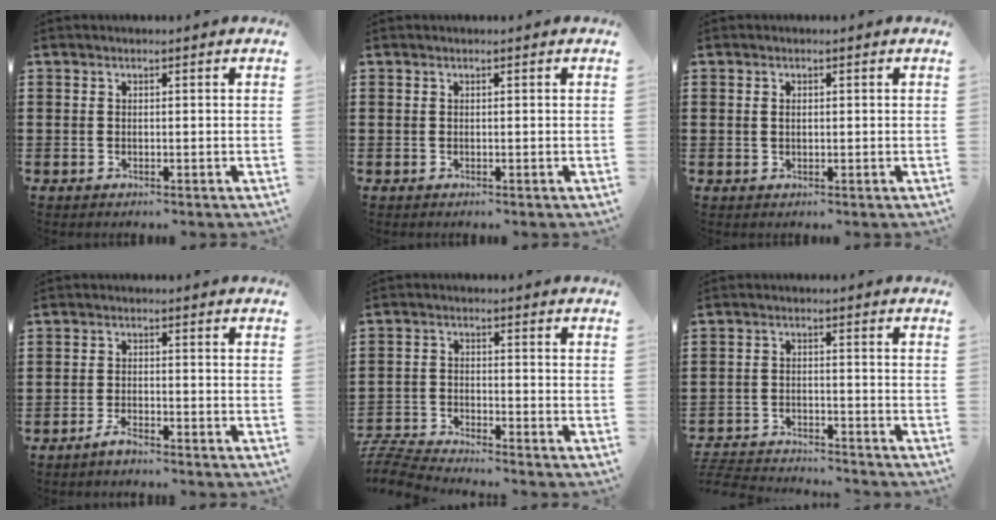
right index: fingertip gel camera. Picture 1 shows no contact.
{"total": 0.0}
{"total": 1.1, "force": [0.1, 0.6, 0.9], "torque": [-0.019, 0.004, 0.001]}
{"total": 2.1, "force": [-1.9, 0.1, 0.9], "torque": [-0.023, 0.000, -0.038]}
{"total": 4.6, "force": [-4.6, -0.2, 0.4], "torque": [-0.028, -0.008, -0.100]}
{"total": 4.1, "force": [-4.1, 0.1, 0.2], "torque": [-0.012, -0.001, -0.088]}